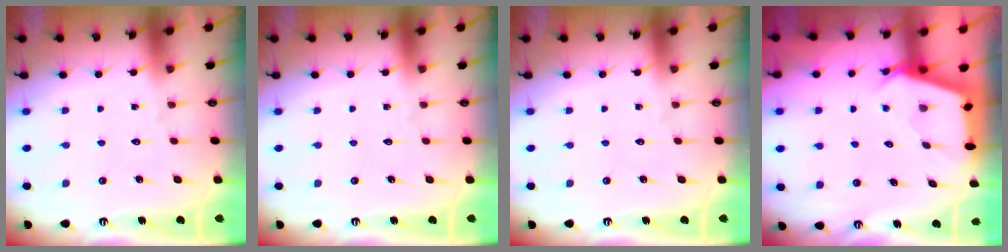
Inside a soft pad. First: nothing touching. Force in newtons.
{"total": 0.0}
{"total": 0.0}
{"total": 2.9, "press": 2.8, "slide": 0.3}